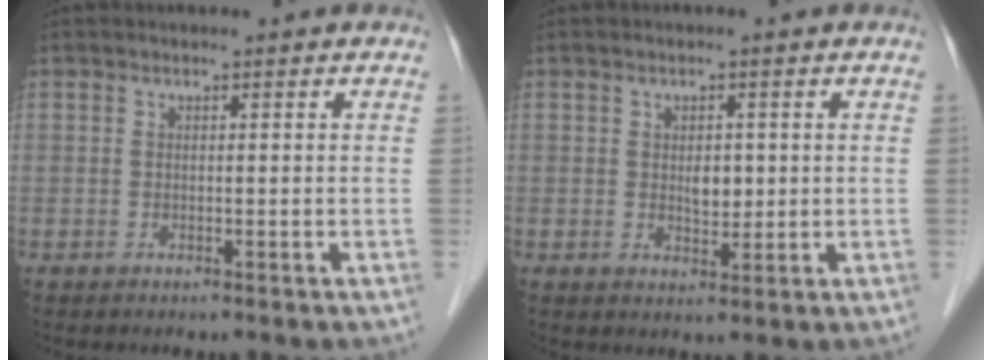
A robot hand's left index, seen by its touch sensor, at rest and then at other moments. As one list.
[{"total": 2.7, "force": [0.4, 1.6, 2.1], "torque": [-0.036, -0.002, 0.010]}]